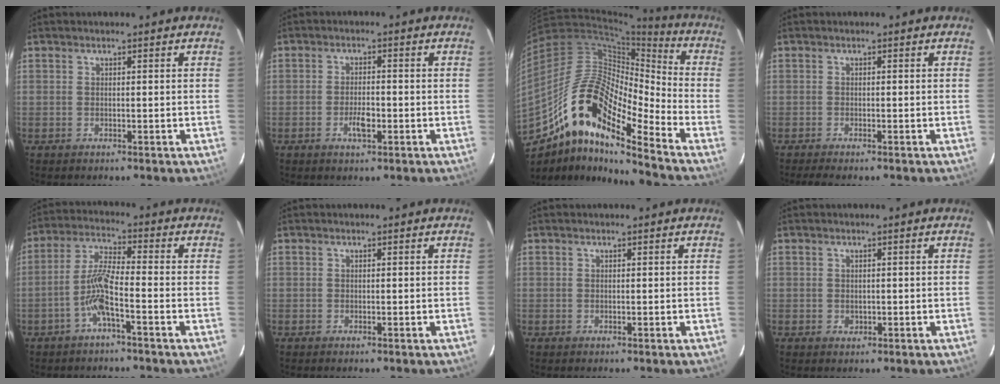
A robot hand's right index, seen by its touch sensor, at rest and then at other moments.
{"total": 3.1, "force": [-1.2, 0.9, 2.8], "torque": [-0.053, 0.002, -0.020]}
{"total": 19.4, "force": [-11.3, 5.0, 14.9], "torque": [-0.288, 0.025, -0.197]}
{"total": 3.3, "force": [-2.8, 0.3, 1.9], "torque": [-0.028, -0.008, -0.040]}
{"total": 6.6, "force": [-2.8, 0.5, 6.0], "torque": [-0.125, 0.014, -0.058]}
{"total": 0.0}
{"total": 0.0}
{"total": 0.8, "force": [-0.1, 0.7, 0.4], "torque": [-0.006, 0.001, 0.000]}